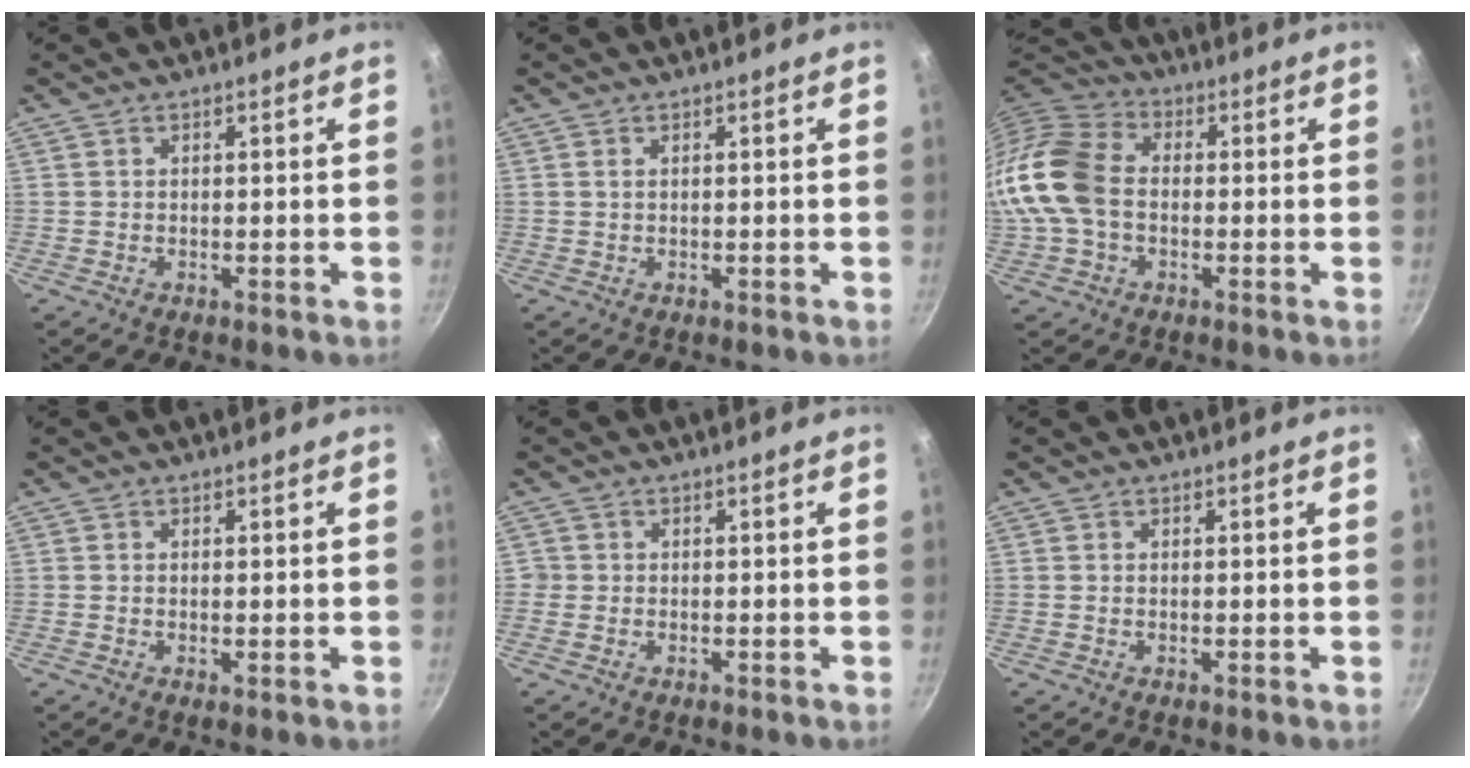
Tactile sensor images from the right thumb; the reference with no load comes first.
{"total": 0.6, "force": [0.2, 0.2, 0.5], "torque": [-0.010, 0.001, 0.004]}
{"total": 13.9, "force": [-1.0, 9.8, 9.8], "torque": [-0.181, 0.028, -0.037]}
{"total": 0.6, "force": [0.1, 0.2, 0.6], "torque": [-0.011, -0.003, 0.000]}
{"total": 0.9, "force": [-0.1, 0.9, 0.1], "torque": [0.003, 0.002, -0.005]}
{"total": 0.0}